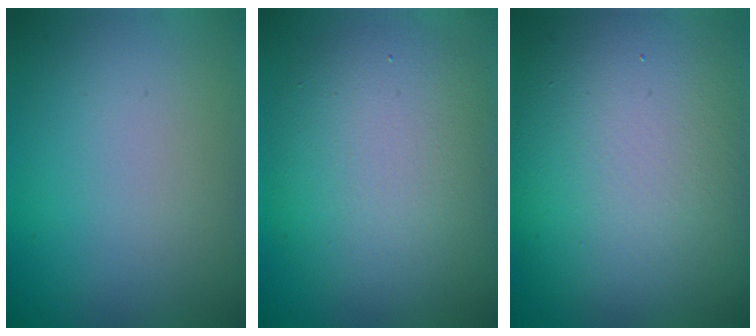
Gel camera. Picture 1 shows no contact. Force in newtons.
{"total": 8.1, "press": 8.1, "slide": 0.5}
{"total": 14.5, "press": 14.5, "slide": 0.7}